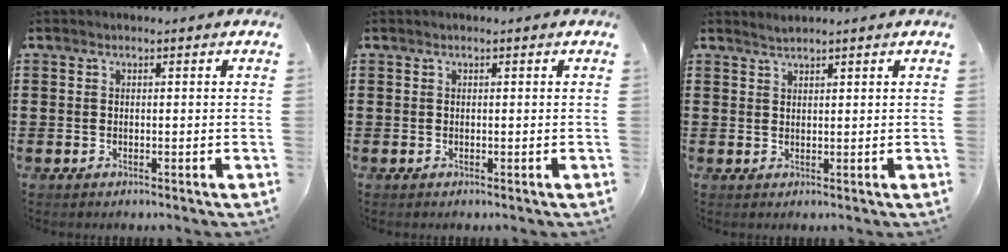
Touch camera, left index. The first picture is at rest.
{"total": 0.0}
{"total": 1.0, "force": [1.0, -0.2, 0.1], "torque": [-0.003, -0.001, 0.021]}